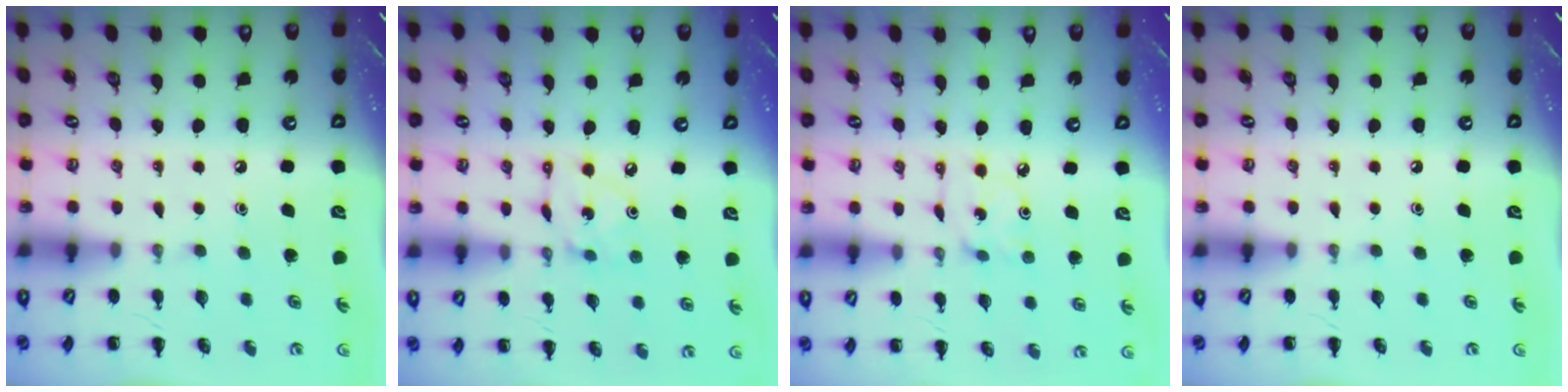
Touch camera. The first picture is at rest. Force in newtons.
{"total": 2.6, "press": 2.6, "slide": 0.5}
{"total": 2.5, "press": 2.5, "slide": 0.5}
{"total": 0.0}